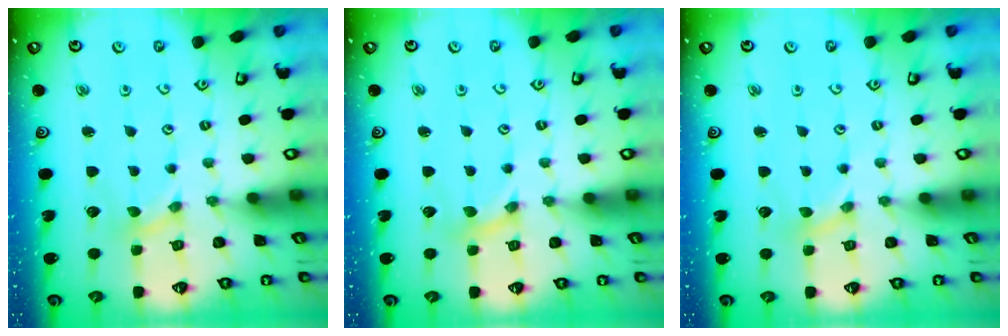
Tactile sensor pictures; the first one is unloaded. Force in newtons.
{"total": 0.0}
{"total": 0.0}